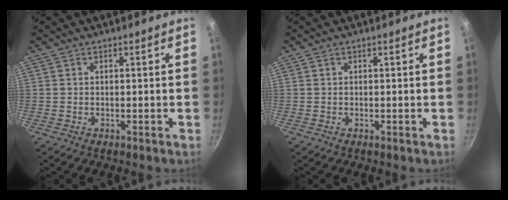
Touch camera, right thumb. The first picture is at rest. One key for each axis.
{"total": 0.0}